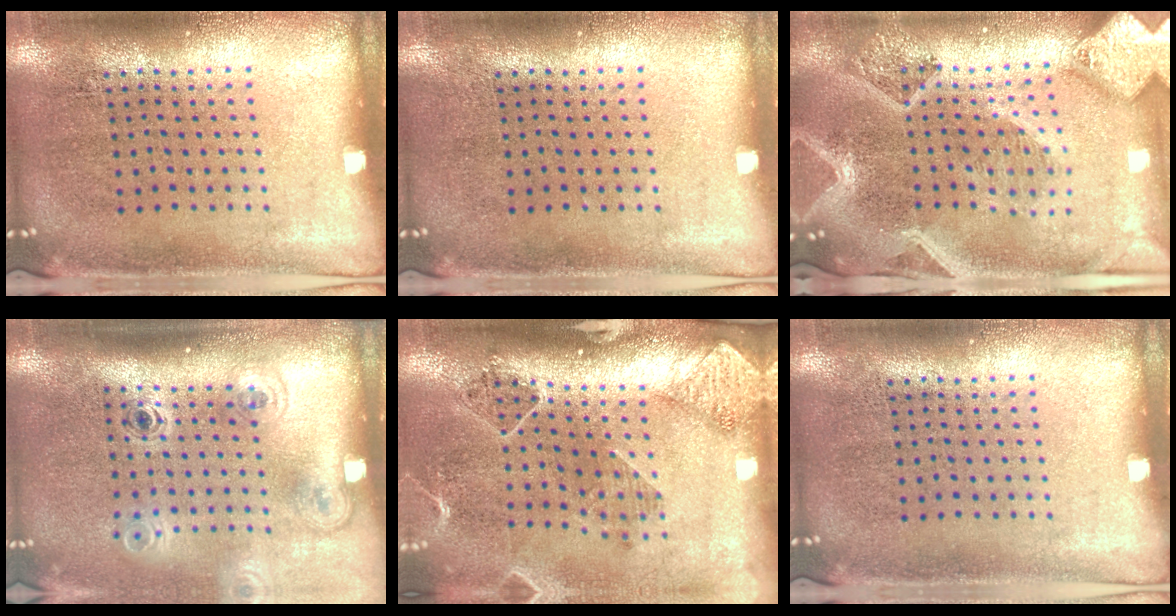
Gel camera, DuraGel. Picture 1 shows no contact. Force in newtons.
{"total": 0.0}
{"total": 3.7, "press": 3.0, "slide": 2.2}
{"total": 1.8, "press": 1.2, "slide": 1.4}
{"total": 1.5, "press": 1.5, "slide": 0.1}
{"total": 0.0}